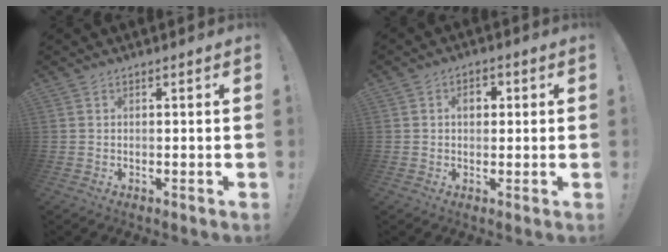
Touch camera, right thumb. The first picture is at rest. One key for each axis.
{"total": 3.9, "fx": 0.6, "fy": 2.7, "fz": 2.8, "tx": -0.039, "ty": 0.005, "tz": 0.004}